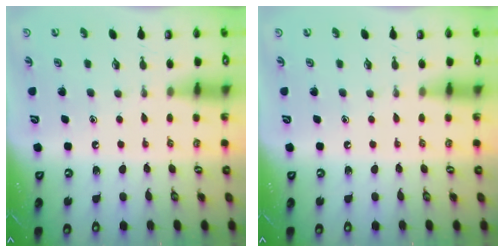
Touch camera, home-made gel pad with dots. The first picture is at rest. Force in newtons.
{"total": 0.0}